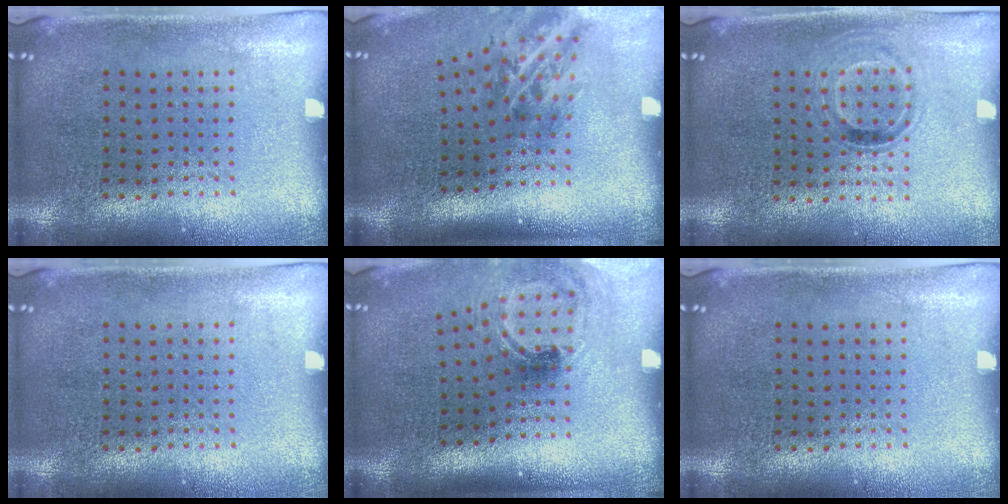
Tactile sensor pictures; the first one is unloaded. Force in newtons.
{"total": 1.9, "press": 1.3, "slide": 1.5}
{"total": 1.0, "press": 0.9, "slide": 0.5}
{"total": 0.0}
{"total": 1.5, "press": 1.1, "slide": 0.9}
{"total": 0.0}